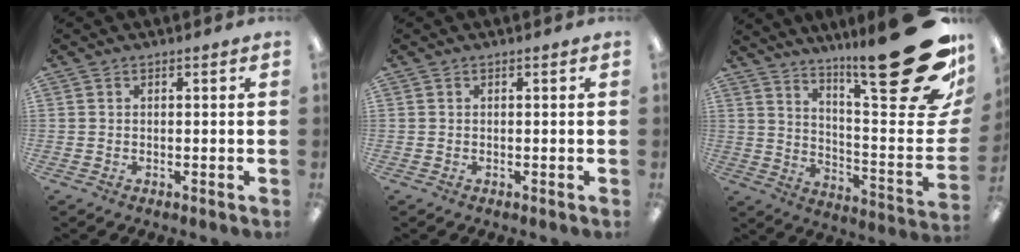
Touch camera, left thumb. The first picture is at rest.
{"total": 0.0}
{"total": 28.7, "force": [18.0, 5.5, 21.6], "torque": [-0.291, -0.134, 0.294]}